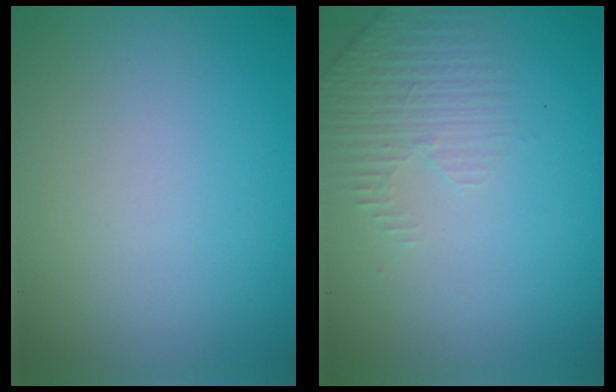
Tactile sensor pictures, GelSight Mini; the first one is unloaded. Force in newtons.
{"total": 2.3, "press": 2.2, "slide": 0.6}